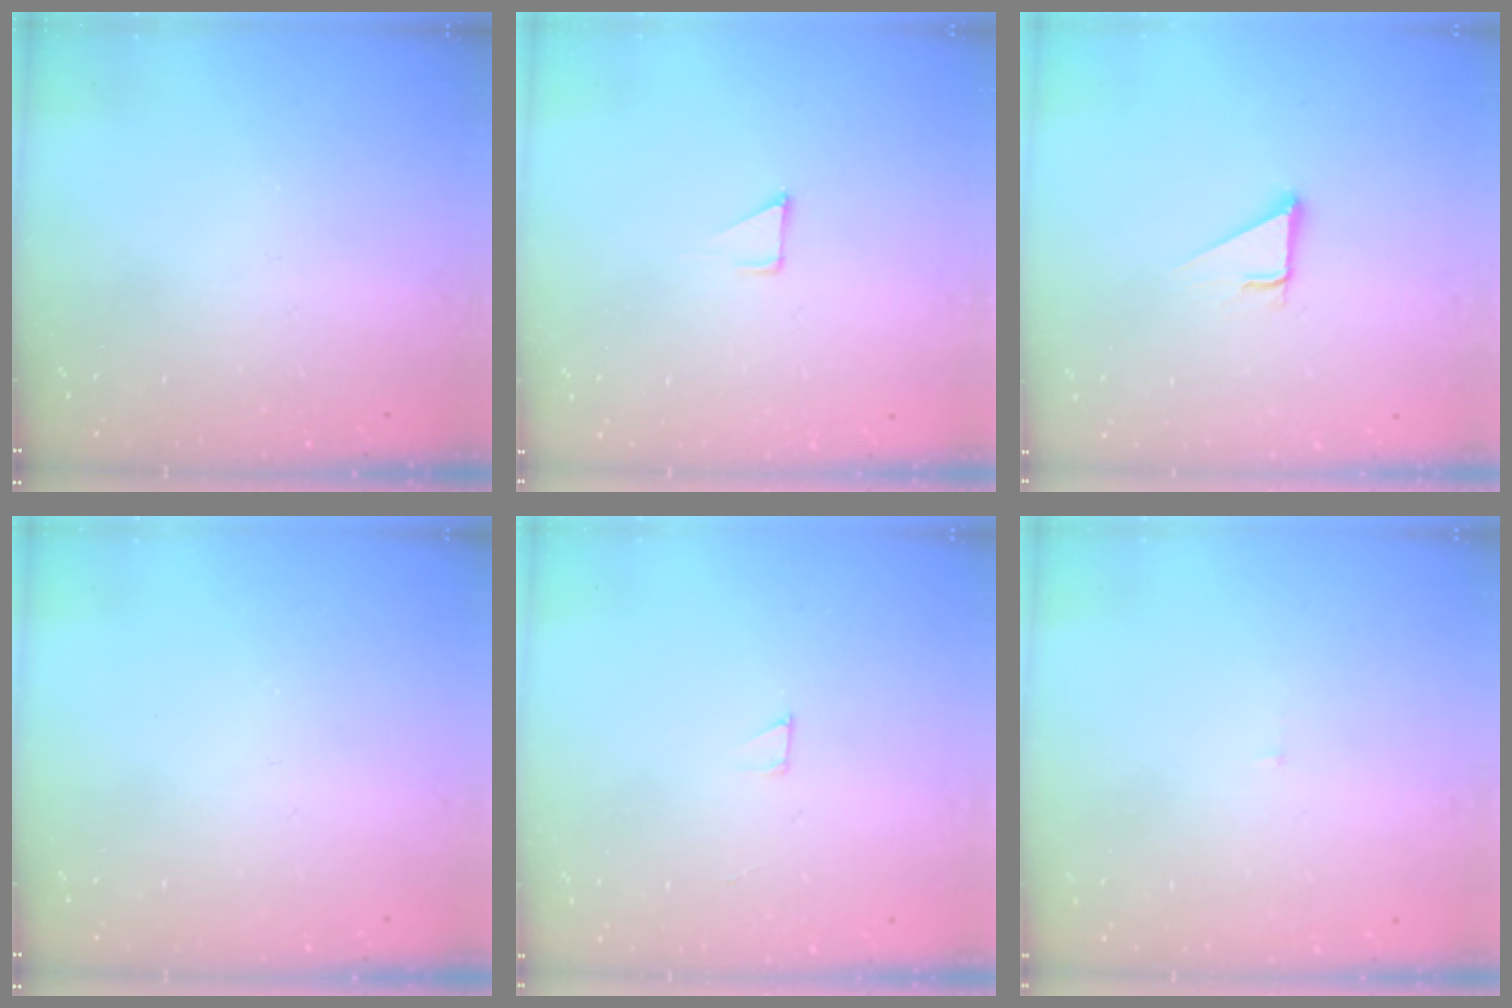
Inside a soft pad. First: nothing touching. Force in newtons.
{"total": 4.8, "press": 4.8, "slide": 0.2}
{"total": 3.0, "press": 3.0, "slide": 0.1}
{"total": 0.0}
{"total": 2.0, "press": 2.0, "slide": 0.0}
{"total": 3.0, "press": 3.0, "slide": 0.2}